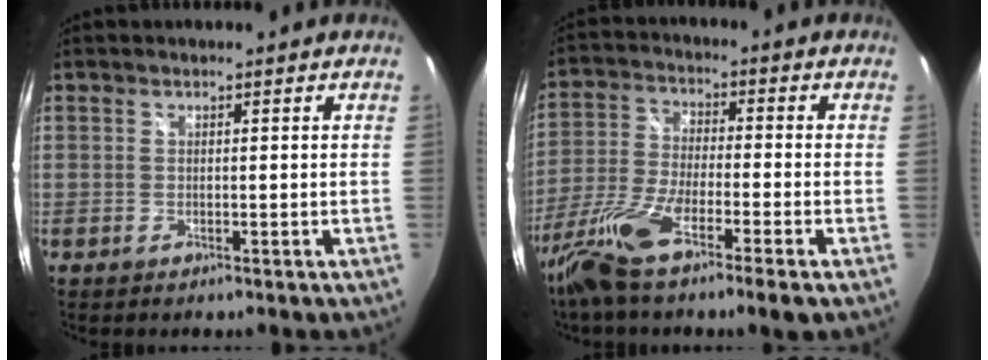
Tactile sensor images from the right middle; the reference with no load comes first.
{"total": 12.2, "force": [-7.7, 1.6, 9.3], "torque": [-0.203, -0.026, -0.155]}